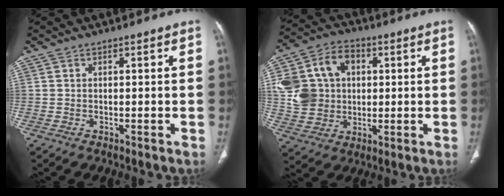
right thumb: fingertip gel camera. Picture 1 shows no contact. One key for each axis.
{"total": 15.8, "fx": 2.4, "fy": 13.0, "fz": 8.6, "tx": -0.148, "ty": 0.018, "tz": 0.049}